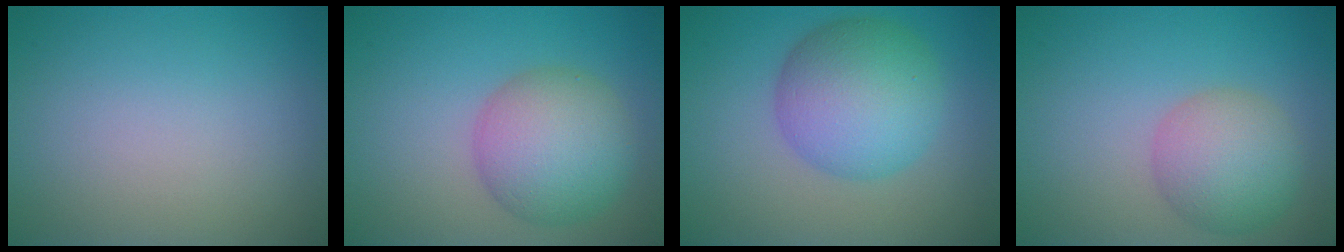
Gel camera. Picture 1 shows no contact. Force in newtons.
{"total": 6.6, "press": 6.6, "slide": 0.2}
{"total": 7.5, "press": 7.5, "slide": 0.0}
{"total": 4.8, "press": 4.8, "slide": 0.2}